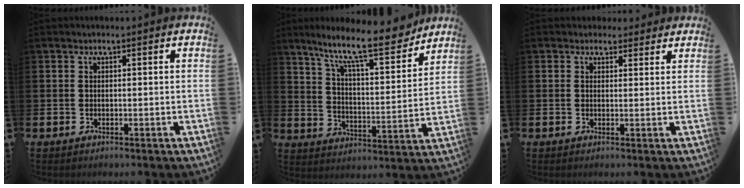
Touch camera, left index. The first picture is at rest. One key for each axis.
{"total": 12.6, "fx": 10.4, "fy": 2.2, "fz": 6.8, "tx": -0.140, "ty": -0.061, "tz": 0.172}
{"total": 2.2, "fx": 2.0, "fy": 1.0, "fz": -0.2, "tx": 0.006, "ty": -0.003, "tz": 0.035}